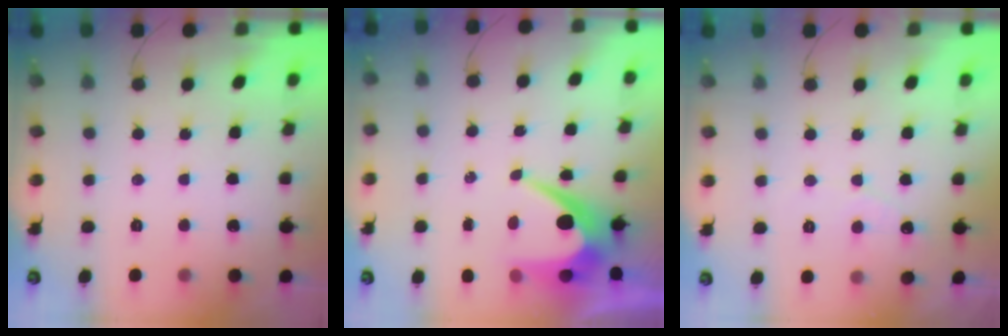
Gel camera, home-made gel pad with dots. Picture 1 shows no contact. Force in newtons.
{"total": 7.9, "press": 7.9, "slide": 0.6}
{"total": 2.9, "press": 2.9, "slide": 0.2}